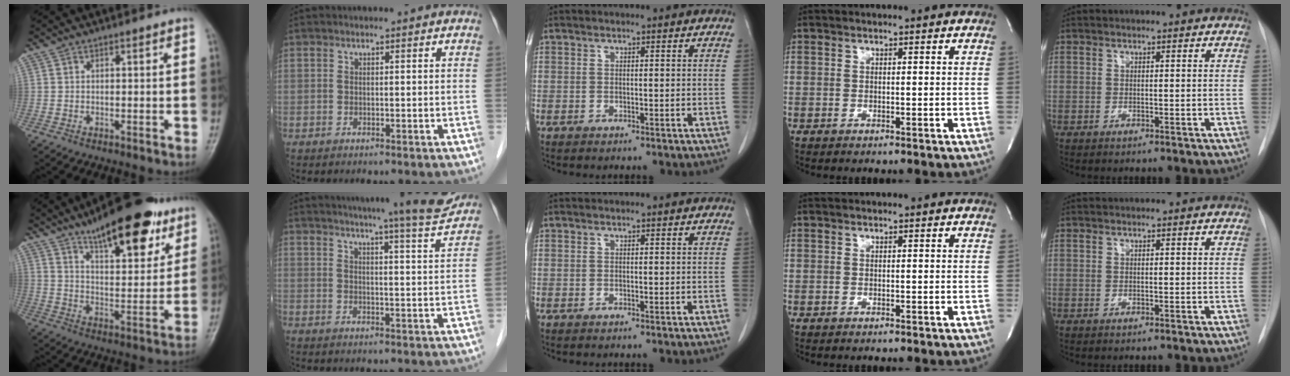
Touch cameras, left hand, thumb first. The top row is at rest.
{"thumb": {"total": 18.9, "force": [12.1, 6.6, 13.0], "torque": [-0.156, -0.051, 0.191]}, "index": {"total": 15.4, "force": [14.0, -0.7, 6.4], "torque": [-0.097, -0.036, 0.173]}}